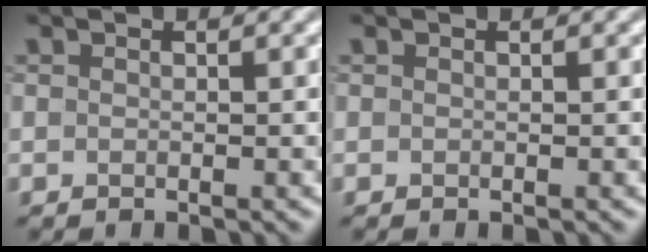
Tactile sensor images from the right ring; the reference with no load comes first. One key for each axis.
{"total": 0.0}